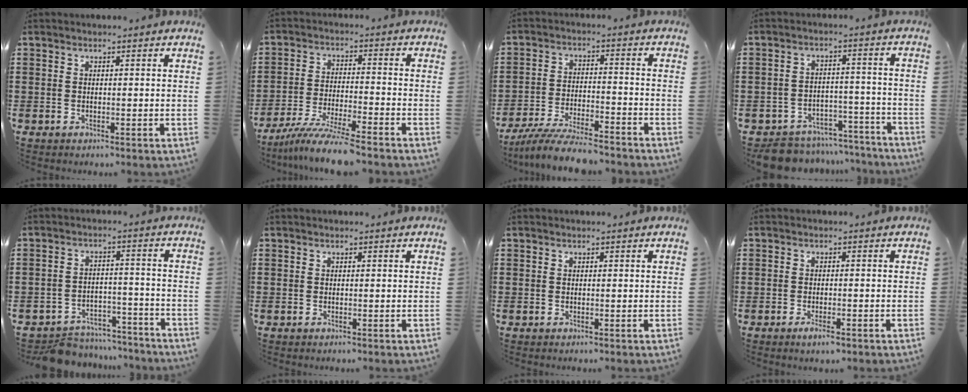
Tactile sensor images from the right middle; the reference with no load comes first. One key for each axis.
{"total": 8.1, "fx": -7.1, "fy": 0.0, "fz": 4.0, "tx": -0.081, "ty": -0.007, "tz": -0.137}
{"total": 8.0, "fx": -7.3, "fy": 1.0, "fz": 3.0, "tx": -0.055, "ty": 0.011, "tz": -0.140}
{"total": 7.5, "fx": -7.2, "fy": 1.8, "fz": 0.9, "tx": -0.010, "ty": 0.028, "tz": -0.140}
{"total": 6.4, "fx": -6.2, "fy": 1.3, "fz": 0.4, "tx": -0.007, "ty": 0.019, "tz": -0.125}
{"total": 0.0}
{"total": 0.0}
{"total": 3.3, "fx": -2.2, "fy": 1.1, "fz": 2.2, "tx": -0.043, "ty": 0.002, "tz": -0.042}